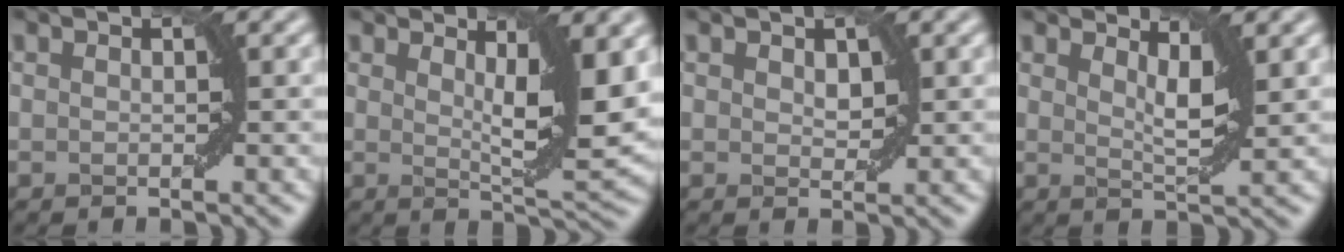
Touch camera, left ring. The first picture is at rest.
{"total": 6.4, "force": [2.1, 1.5, 5.8], "torque": [-0.077, -0.013, 0.036]}
{"total": 1.3, "force": [0.5, 0.8, 0.9], "torque": [-0.013, -0.002, 0.013]}
{"total": 2.5, "force": [1.6, 0.5, 1.9], "torque": [-0.028, -0.007, 0.028]}